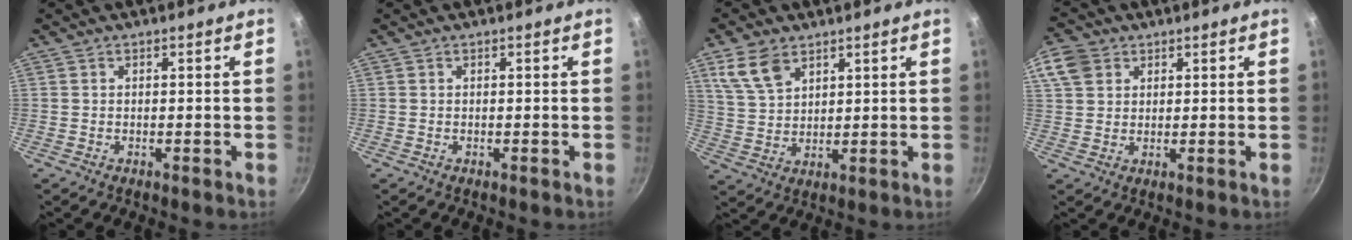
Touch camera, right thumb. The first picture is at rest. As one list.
[{"total": 0.0}, {"total": 8.0, "force": [4.7, 4.7, 4.4], "torque": [-0.074, -0.014, 0.100]}, {"total": 7.8, "force": [3.5, 6.1, 3.4], "torque": [-0.053, 0.001, 0.059]}]